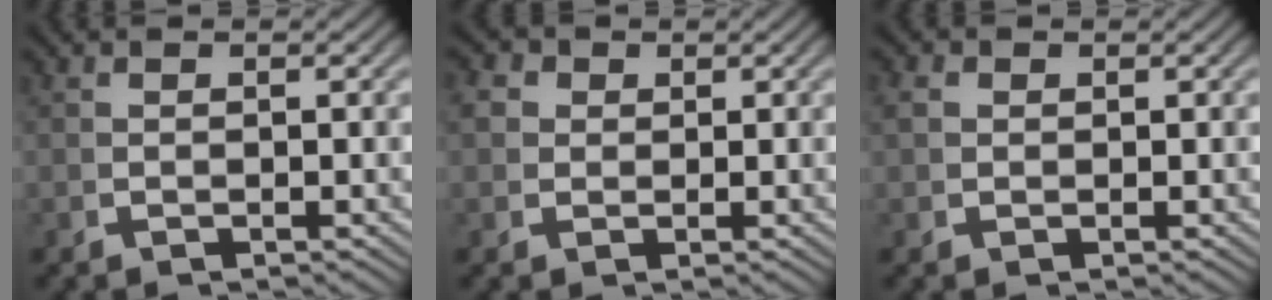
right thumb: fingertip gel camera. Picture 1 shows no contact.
{"total": 3.3, "force": [1.2, 2.8, 1.3], "torque": [-0.035, -0.005, 0.022]}
{"total": 1.3, "force": [0.5, 1.1, 0.5], "torque": [-0.015, -0.007, 0.015]}